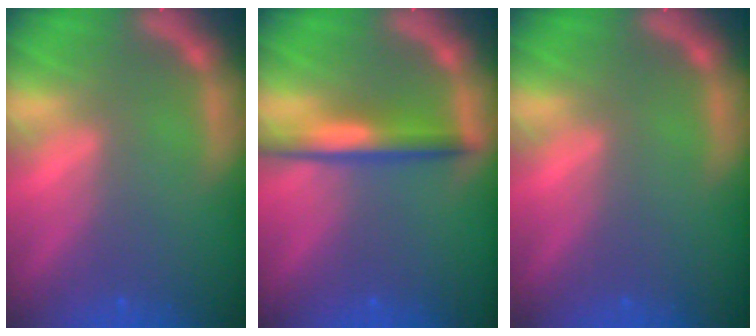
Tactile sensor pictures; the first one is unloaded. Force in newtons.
{"total": 4.0}
{"total": 0.0}